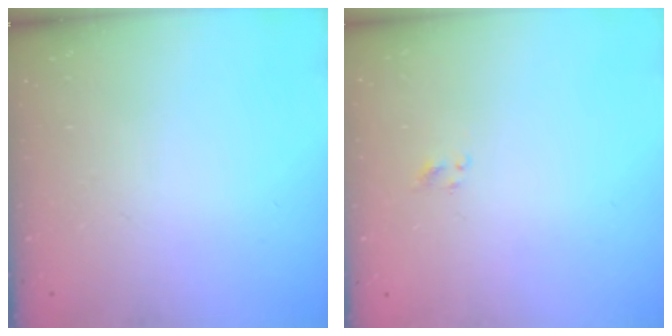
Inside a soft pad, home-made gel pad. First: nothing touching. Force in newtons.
{"total": 1.3, "press": 1.1, "slide": 0.6}